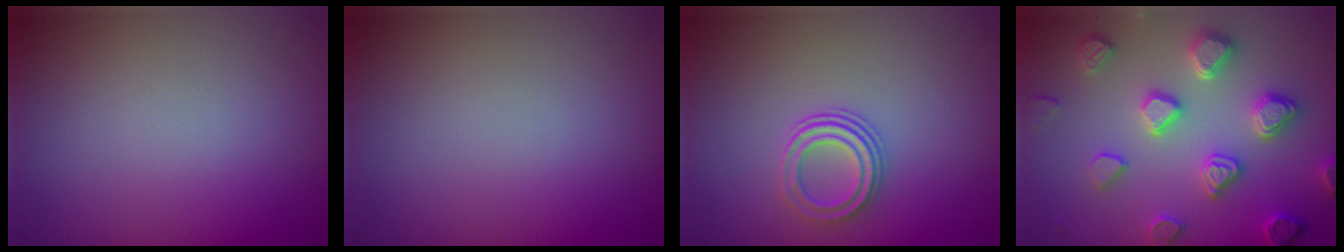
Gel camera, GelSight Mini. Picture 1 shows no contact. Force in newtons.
{"total": 0.0}
{"total": 2.5, "press": 2.1, "slide": 1.4}
{"total": 4.6, "press": 4.5, "slide": 1.0}